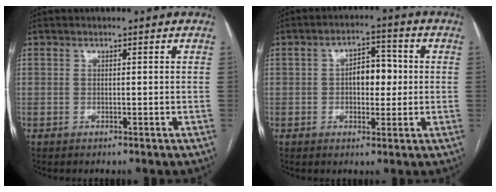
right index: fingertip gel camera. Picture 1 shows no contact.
{"total": 5.8, "force": [0.1, 3.1, 4.8], "torque": [-0.073, 0.019, 0.001]}